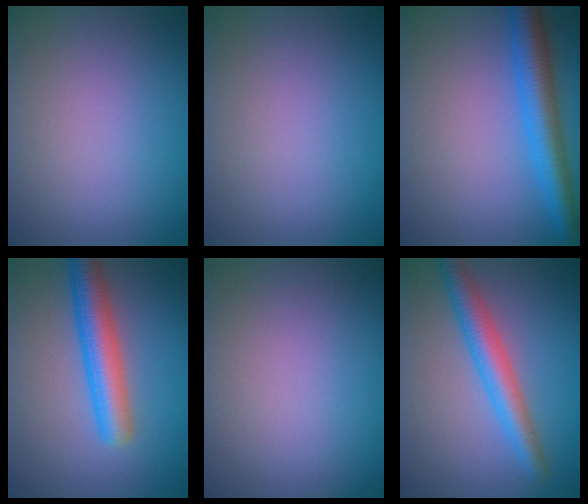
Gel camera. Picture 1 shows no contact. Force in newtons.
{"total": 0.0}
{"total": 5.2, "press": 5.2, "slide": 0.0}
{"total": 4.9, "press": 4.9, "slide": 0.3}
{"total": 0.0}
{"total": 4.2, "press": 4.2, "slide": 0.2}